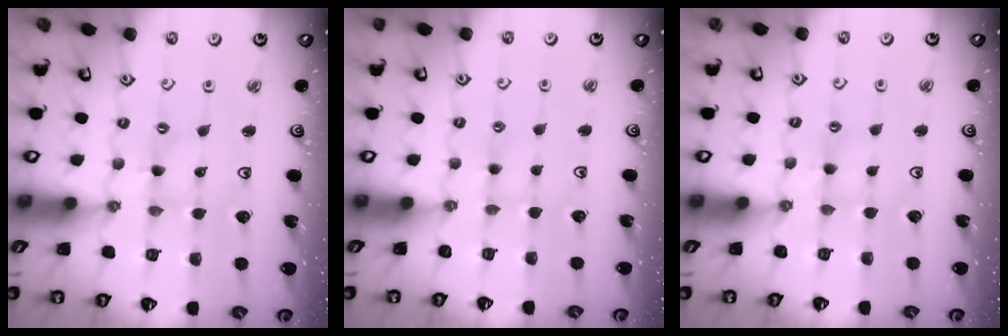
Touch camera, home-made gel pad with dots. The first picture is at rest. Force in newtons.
{"total": 1.9, "press": 1.9, "slide": 0.4}
{"total": 2.0, "press": 1.9, "slide": 0.3}